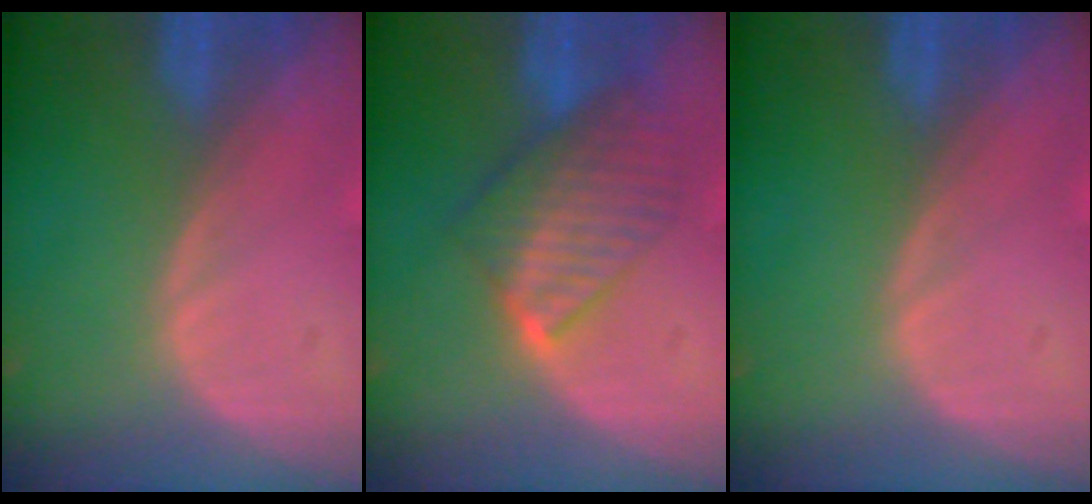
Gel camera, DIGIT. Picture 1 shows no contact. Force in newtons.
{"total": 7.1, "press": 7.0, "slide": 1.5}
{"total": 0.0}